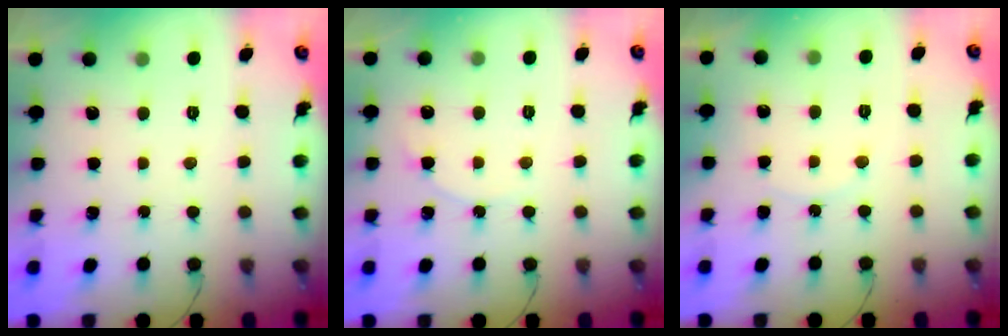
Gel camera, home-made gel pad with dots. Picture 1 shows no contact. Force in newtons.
{"total": 4.5, "press": 4.5, "slide": 0.5}
{"total": 4.5, "press": 4.4, "slide": 0.5}